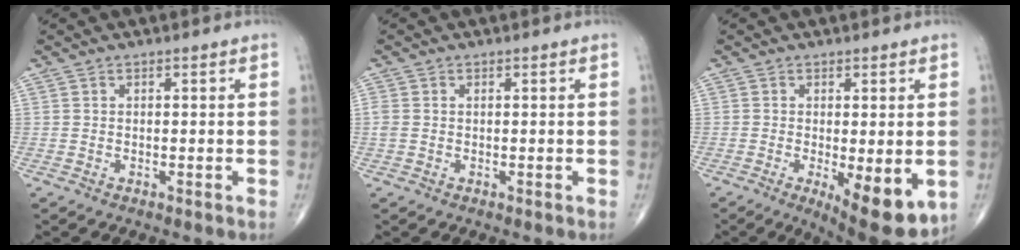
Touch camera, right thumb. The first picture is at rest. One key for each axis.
{"total": 1.4, "fx": 0.0, "fy": 1.0, "fz": 0.9, "tx": -0.035, "ty": 0.006, "tz": 0.001}
{"total": 11.0, "fx": -3.1, "fy": 3.7, "fz": 9.9, "tx": -0.130, "ty": -0.023, "tz": -0.035}